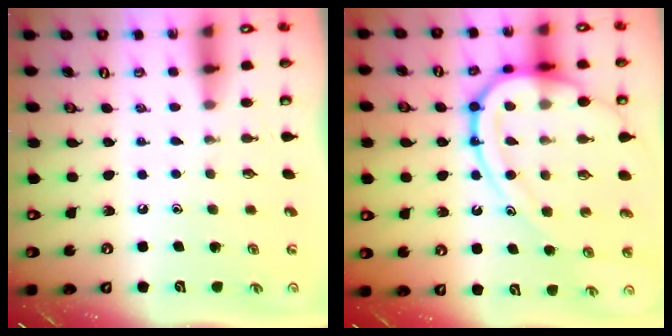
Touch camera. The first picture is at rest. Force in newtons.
{"total": 18.6, "press": 18.5, "slide": 1.9}